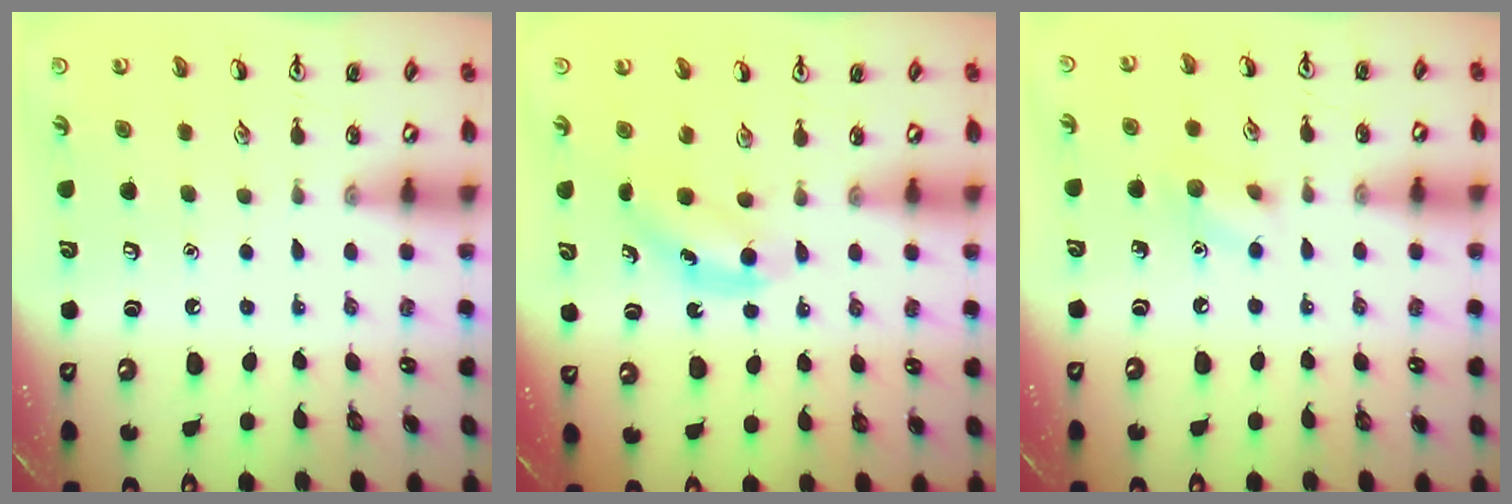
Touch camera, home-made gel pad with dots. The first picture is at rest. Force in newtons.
{"total": 4.6, "press": 4.3, "slide": 1.5}
{"total": 7.3, "press": 7.0, "slide": 2.0}